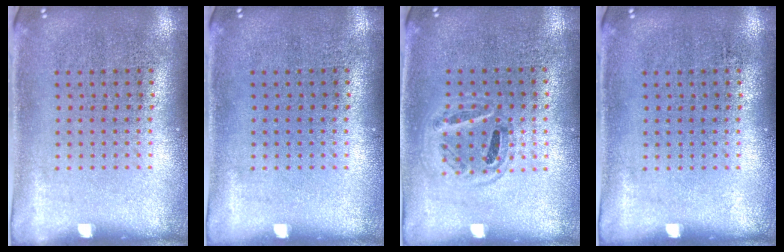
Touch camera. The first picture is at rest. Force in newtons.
{"total": 0.0}
{"total": 0.9, "press": 0.8, "slide": 0.2}
{"total": 0.0}